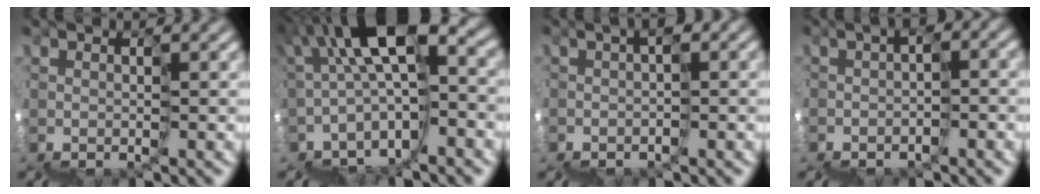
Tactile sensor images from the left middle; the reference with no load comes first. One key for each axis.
{"total": 7.5, "fx": 0.9, "fy": 2.1, "fz": 7.2, "tx": -0.126, "ty": 0.043, "tz": 0.008}
{"total": 1.8, "fx": -1.5, "fy": -0.4, "fz": 1.0, "tx": -0.019, "ty": -0.004, "tz": -0.030}
{"total": 2.7, "fx": -2.2, "fy": 0.5, "fz": 1.5, "tx": -0.027, "ty": -0.006, "tz": -0.034}